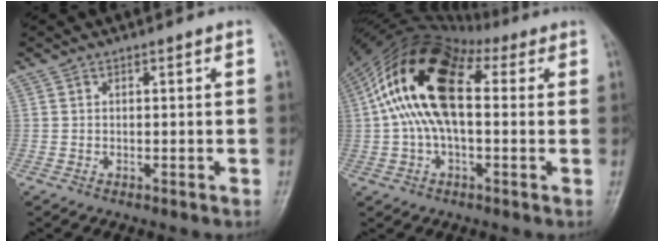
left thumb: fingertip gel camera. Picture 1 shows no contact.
{"total": 17.8, "force": [2.6, 9.7, 14.6], "torque": [-0.276, 0.048, 0.036]}